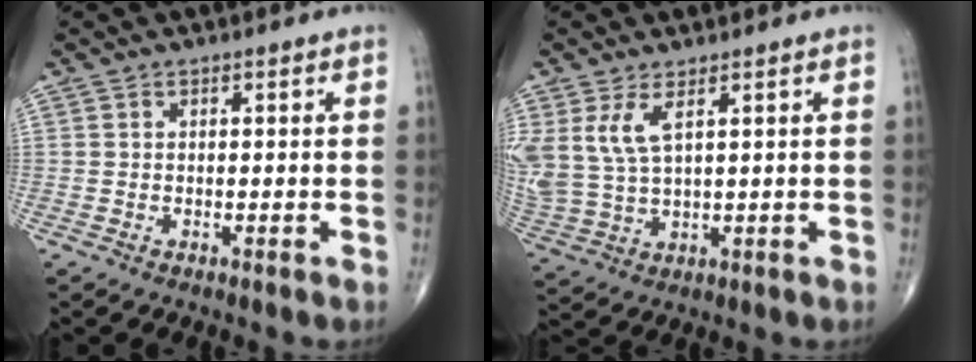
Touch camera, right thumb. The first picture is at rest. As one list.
[{"total": 8.0, "force": [3.4, 3.3, 6.4], "torque": [-0.154, -0.011, 0.080]}]